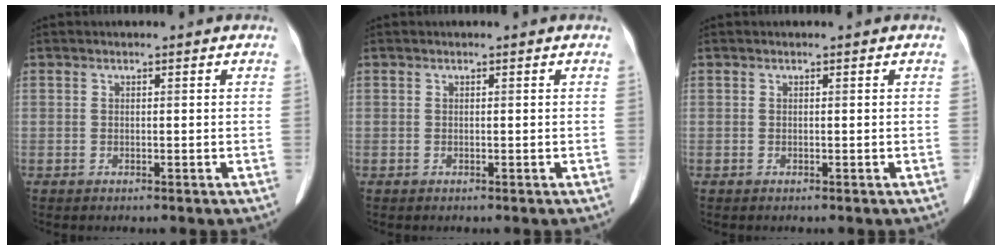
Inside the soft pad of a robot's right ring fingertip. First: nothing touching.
{"total": 0.0}
{"total": 0.0}